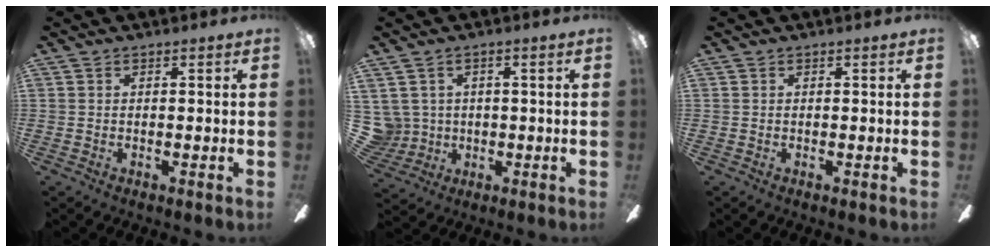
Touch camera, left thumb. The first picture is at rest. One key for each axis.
{"total": 5.2, "fx": 1.1, "fy": 5.0, "fz": 0.6, "tx": -0.036, "ty": 0.000, "tz": 0.023}
{"total": 0.0}